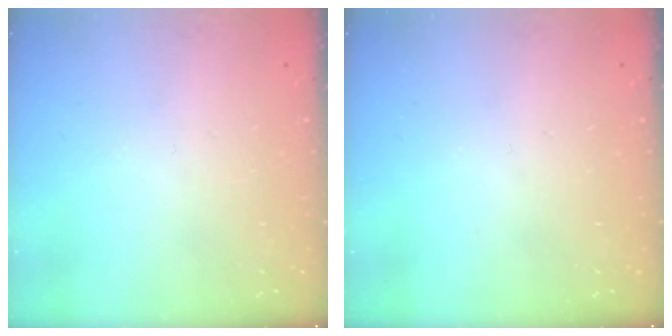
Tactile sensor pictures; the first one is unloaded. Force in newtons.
{"total": 0.0}